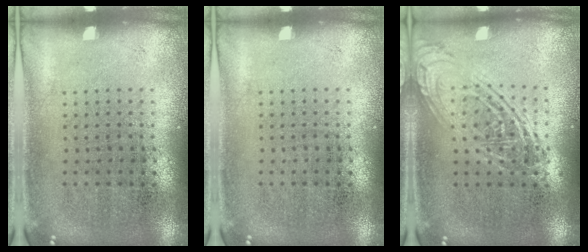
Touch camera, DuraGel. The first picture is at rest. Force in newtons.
{"total": 0.0}
{"total": 2.4, "press": 2.4, "slide": 0.2}